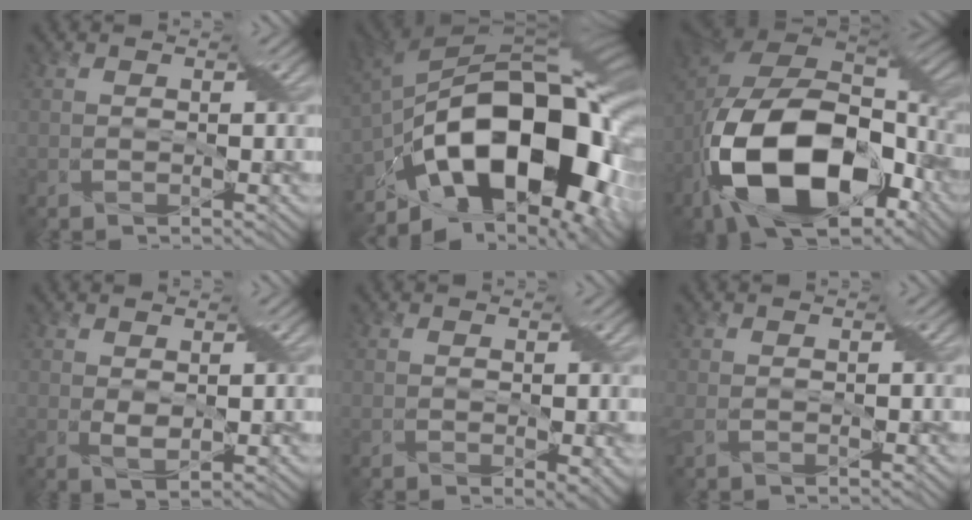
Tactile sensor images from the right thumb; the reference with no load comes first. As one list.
[{"total": 19.3, "force": [-6.7, 10.8, 14.6], "torque": [-0.248, -0.008, -0.110]}, {"total": 19.0, "force": [-7.6, 10.9, 13.5], "torque": [-0.300, -0.040, -0.128]}, {"total": 2.1, "force": [0.7, 1.1, 1.6], "torque": [-0.043, -0.006, 0.019]}, {"total": 2.6, "force": [-0.3, 1.5, 2.1], "torque": [-0.030, -0.011, 0.002]}, {"total": 1.5, "force": [-0.1, 0.9, 1.3], "torque": [-0.036, -0.002, -0.003]}]